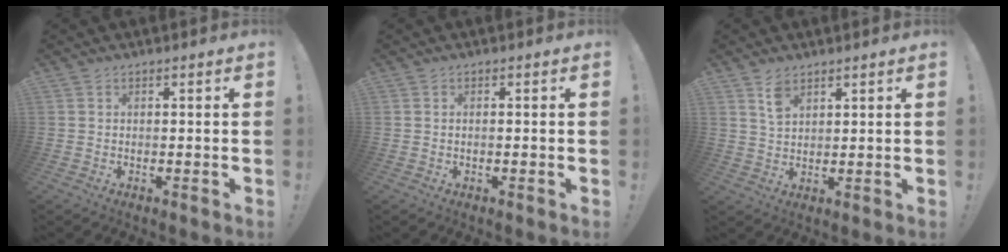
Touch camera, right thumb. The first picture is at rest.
{"total": 0.6, "force": [-0.3, 0.1, 0.6], "torque": [-0.014, 0.002, -0.005]}
{"total": 4.6, "force": [2.9, 2.3, 2.7], "torque": [-0.040, -0.015, 0.051]}